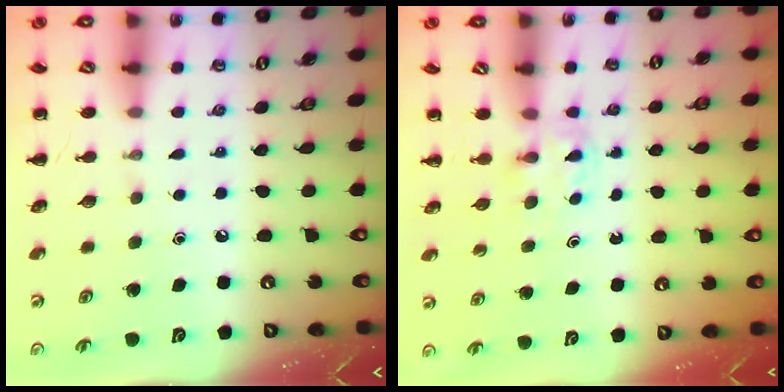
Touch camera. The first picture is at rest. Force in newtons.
{"total": 2.7, "press": 2.5, "slide": 1.0}